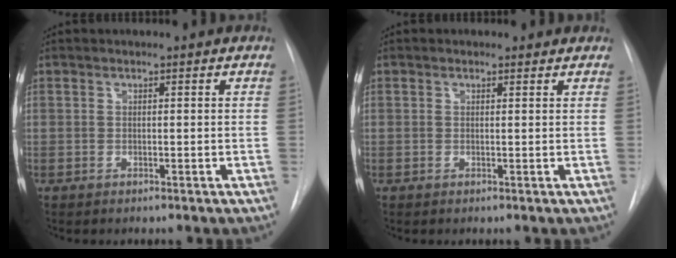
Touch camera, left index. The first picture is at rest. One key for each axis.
{"total": 0.8, "fx": 0.6, "fy": 0.5, "fz": 0.1, "tx": -0.005, "ty": 0.001, "tz": 0.003}